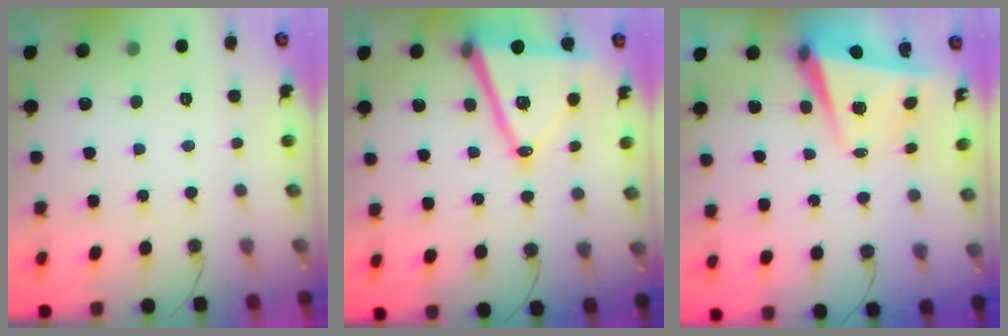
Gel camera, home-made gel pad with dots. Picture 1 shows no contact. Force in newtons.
{"total": 16.0, "press": 15.5, "slide": 3.8}
{"total": 5.6, "press": 5.6, "slide": 0.8}